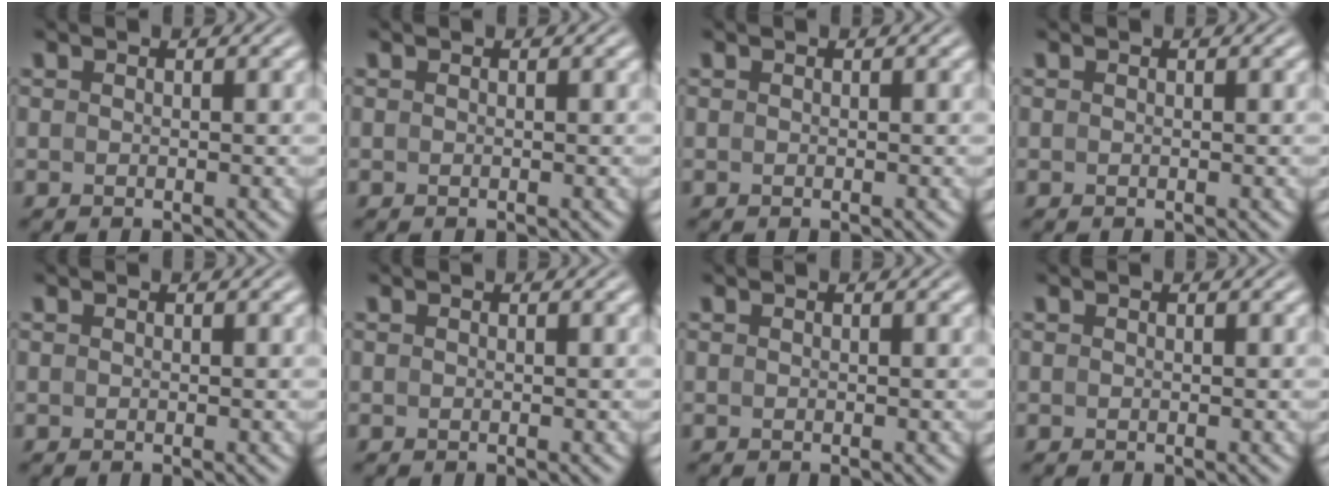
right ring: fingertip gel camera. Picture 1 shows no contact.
{"total": 0.0}
{"total": 1.2, "force": [-0.3, -1.1, -0.4], "torque": [0.015, -0.012, 0.005]}
{"total": 0.0}
{"total": 0.0}
{"total": 0.0}
{"total": 0.0}
{"total": 0.0}